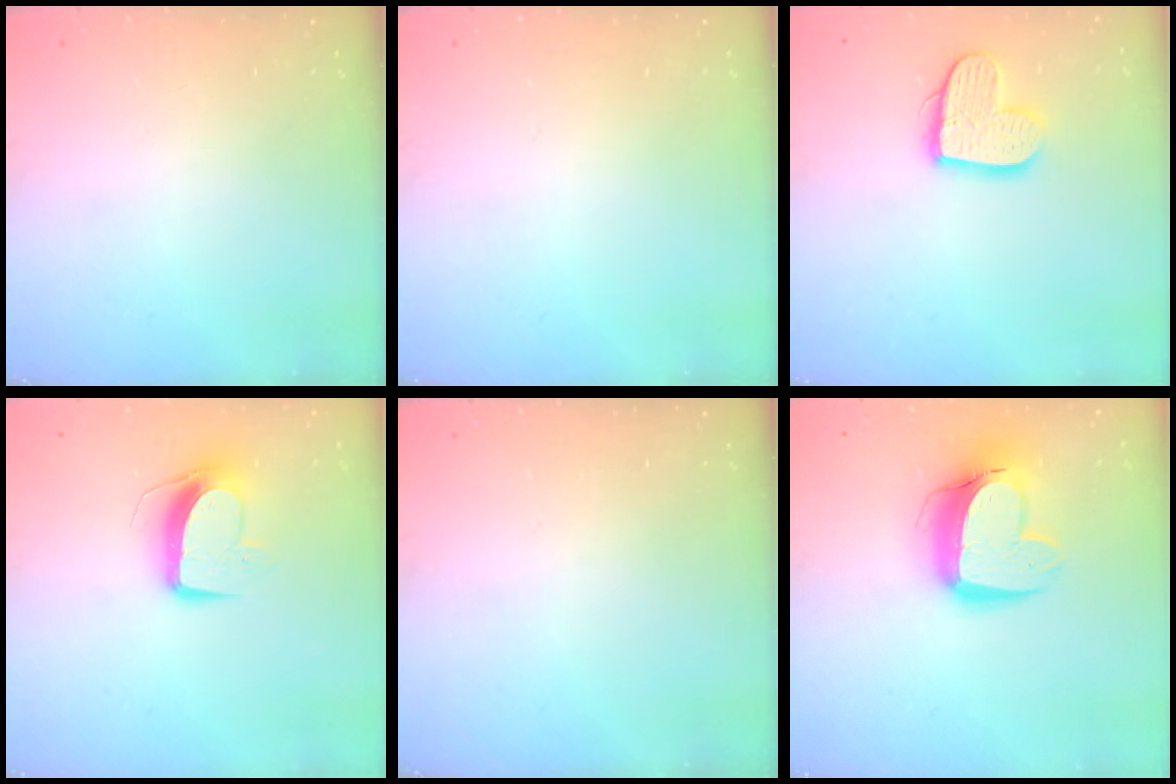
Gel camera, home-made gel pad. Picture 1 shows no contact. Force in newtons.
{"total": 0.0}
{"total": 12.6, "press": 12.6, "slide": 0.8}
{"total": 9.8, "press": 9.8, "slide": 1.0}
{"total": 0.0}
{"total": 13.6, "press": 13.5, "slide": 1.4}